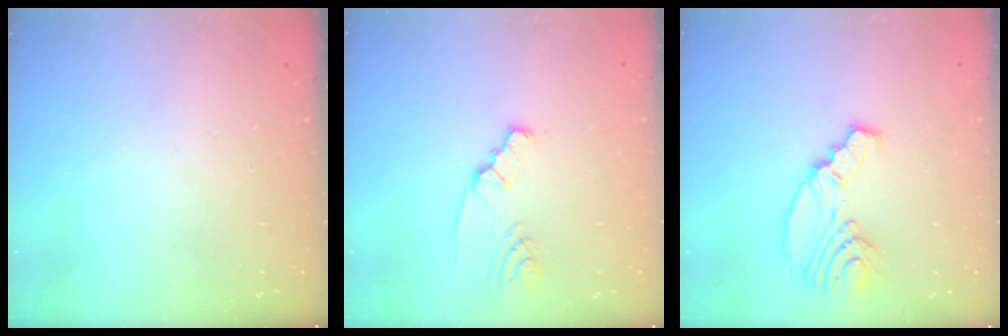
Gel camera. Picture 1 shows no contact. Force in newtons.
{"total": 2.0, "press": 2.0, "slide": 0.1}
{"total": 10.6, "press": 10.0, "slide": 3.5}